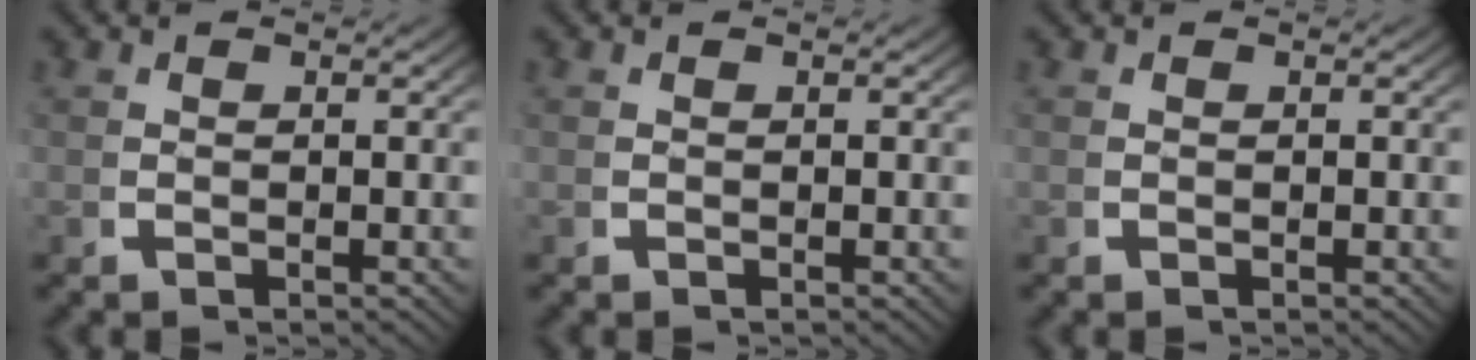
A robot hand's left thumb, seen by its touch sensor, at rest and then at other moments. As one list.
[{"total": 0.0}, {"total": 0.0}]